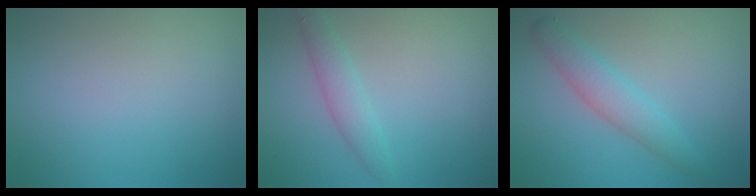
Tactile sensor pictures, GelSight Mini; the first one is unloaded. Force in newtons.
{"total": 2.0, "press": 2.0, "slide": 0.0}
{"total": 2.8, "press": 2.8, "slide": 0.1}